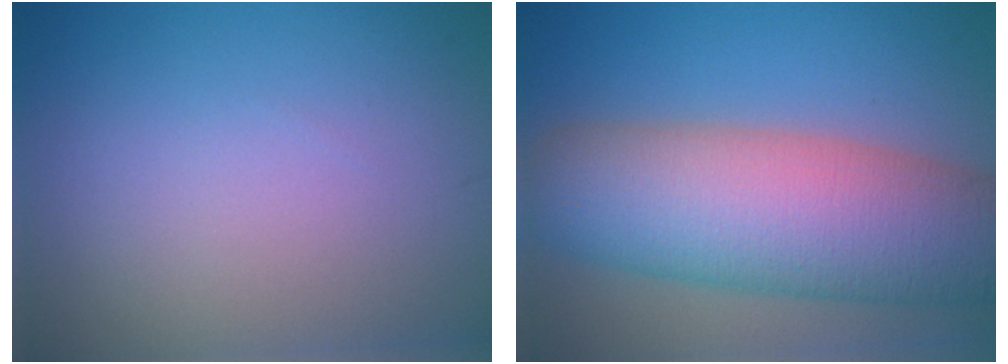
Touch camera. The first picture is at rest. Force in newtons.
{"total": 11.9, "press": 11.9, "slide": 0.8}